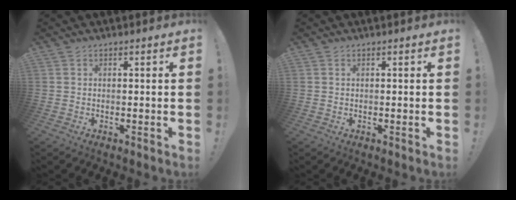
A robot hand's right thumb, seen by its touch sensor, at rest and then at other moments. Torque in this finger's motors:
{"motor_torque": [0.36, 0.20, 0.14, -0.09, 0.01]}